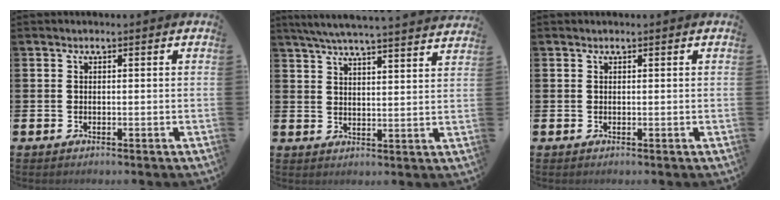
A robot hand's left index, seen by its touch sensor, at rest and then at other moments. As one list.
[{"total": 6.3, "force": [6.0, -0.2, 1.8], "torque": [-0.048, -0.034, 0.105]}, {"total": 0.0}]